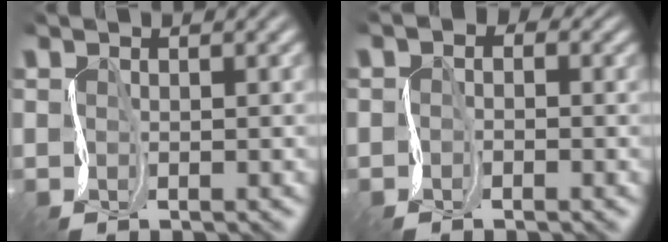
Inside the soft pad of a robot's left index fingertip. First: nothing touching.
{"total": 1.2, "force": [-0.4, 0.9, 0.7], "torque": [-0.009, 0.003, -0.018]}